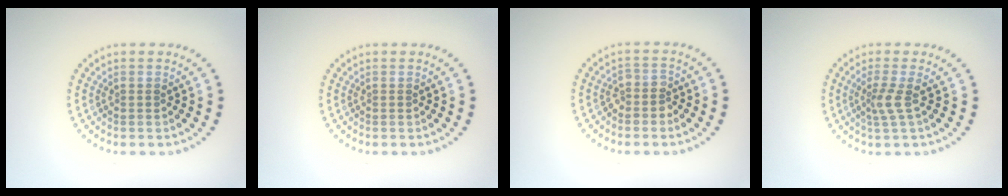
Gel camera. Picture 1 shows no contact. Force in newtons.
{"total": 0.0}
{"total": 1.7, "press": 1.5, "slide": 0.9}
{"total": 2.0, "press": 1.3, "slide": 1.5}